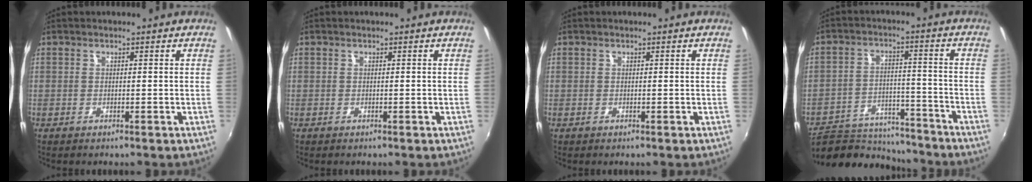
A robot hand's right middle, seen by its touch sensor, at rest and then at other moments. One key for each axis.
{"total": 0.0}
{"total": 0.0}
{"total": 13.8, "fx": -12.4, "fy": 5.1, "fz": 3.3, "tx": -0.080, "ty": 0.014, "tz": -0.180}